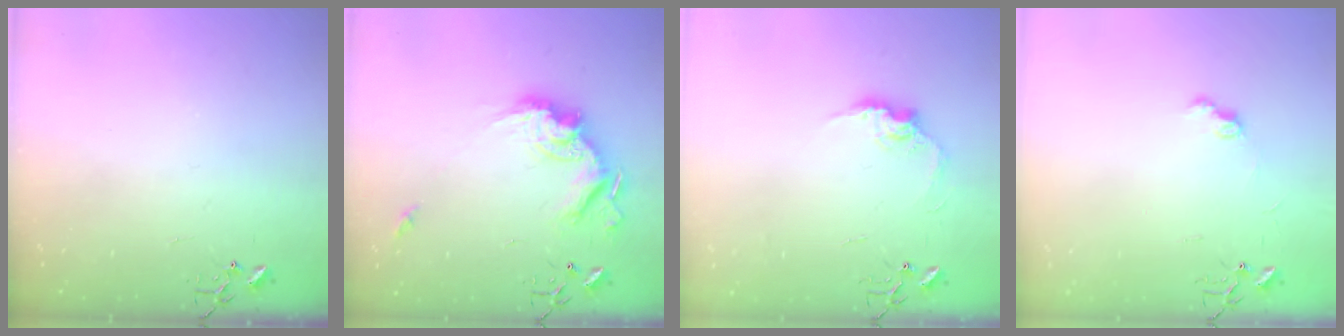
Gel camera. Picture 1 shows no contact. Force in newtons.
{"total": 17.8, "press": 17.7, "slide": 2.1}
{"total": 10.1, "press": 10.0, "slide": 0.5}
{"total": 6.9, "press": 6.9, "slide": 0.7}